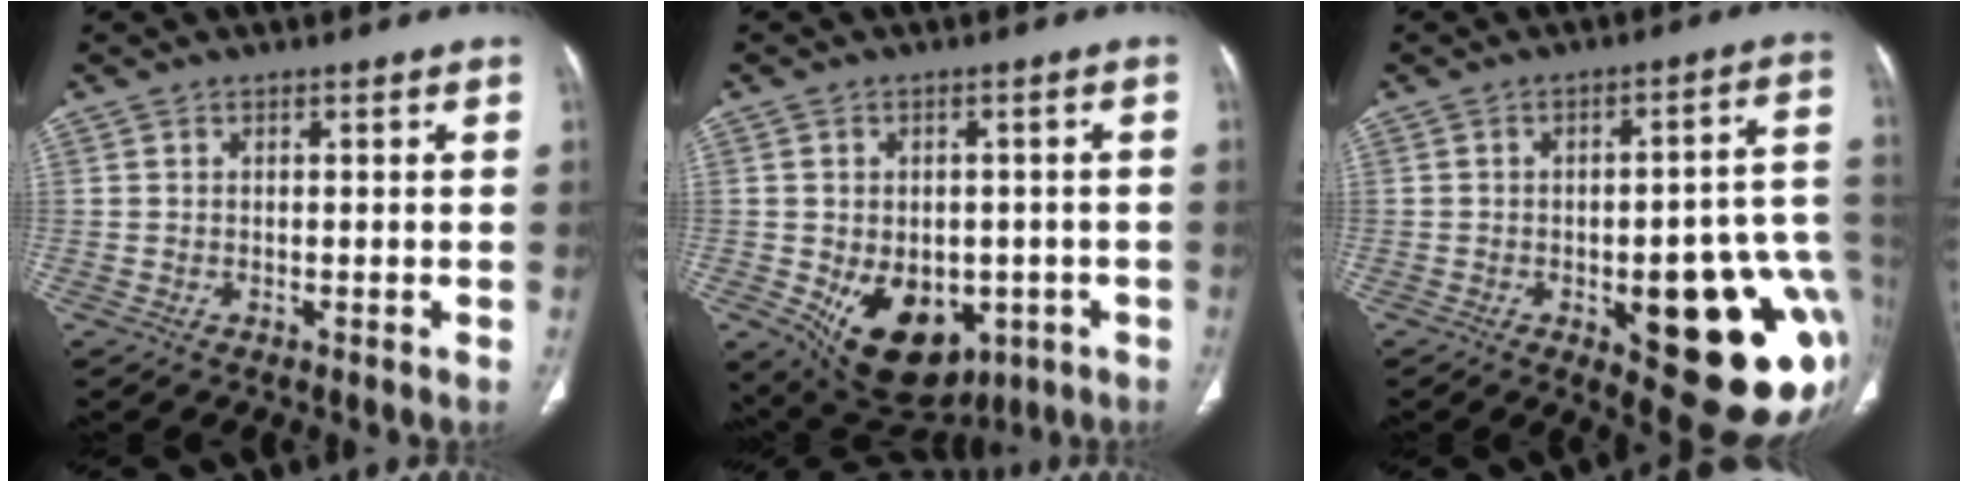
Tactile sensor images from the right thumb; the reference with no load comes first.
{"total": 15.3, "force": [-4.7, 10.5, 10.1], "torque": [-0.134, 0.001, -0.042]}
{"total": 24.7, "force": [-5.7, 8.4, 22.6], "torque": [-0.225, 0.017, -0.051]}